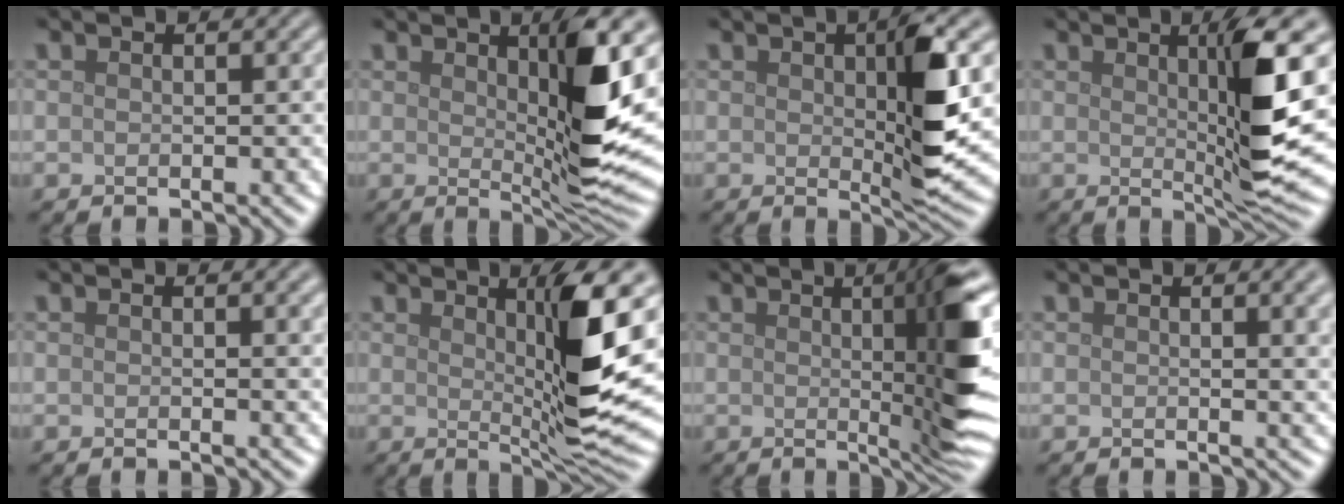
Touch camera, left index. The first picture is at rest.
{"total": 7.7, "force": [1.8, 1.4, 7.4], "torque": [-0.110, -0.017, 0.035]}
{"total": 6.3, "force": [0.8, 1.3, 6.2], "torque": [-0.097, -0.006, 0.017]}
{"total": 7.5, "force": [1.4, 0.9, 7.4], "torque": [-0.114, -0.011, 0.031]}
{"total": 2.4, "force": [0.9, 0.7, 2.1], "torque": [-0.014, 0.005, 0.009]}
{"total": 8.4, "force": [1.8, 1.3, 8.2], "torque": [-0.123, -0.016, 0.039]}
{"total": 9.3, "force": [1.1, 1.6, 9.1], "torque": [-0.110, 0.006, 0.021]}
{"total": 5.5, "force": [1.6, 2.1, 4.8], "torque": [-0.033, 0.010, 0.019]}